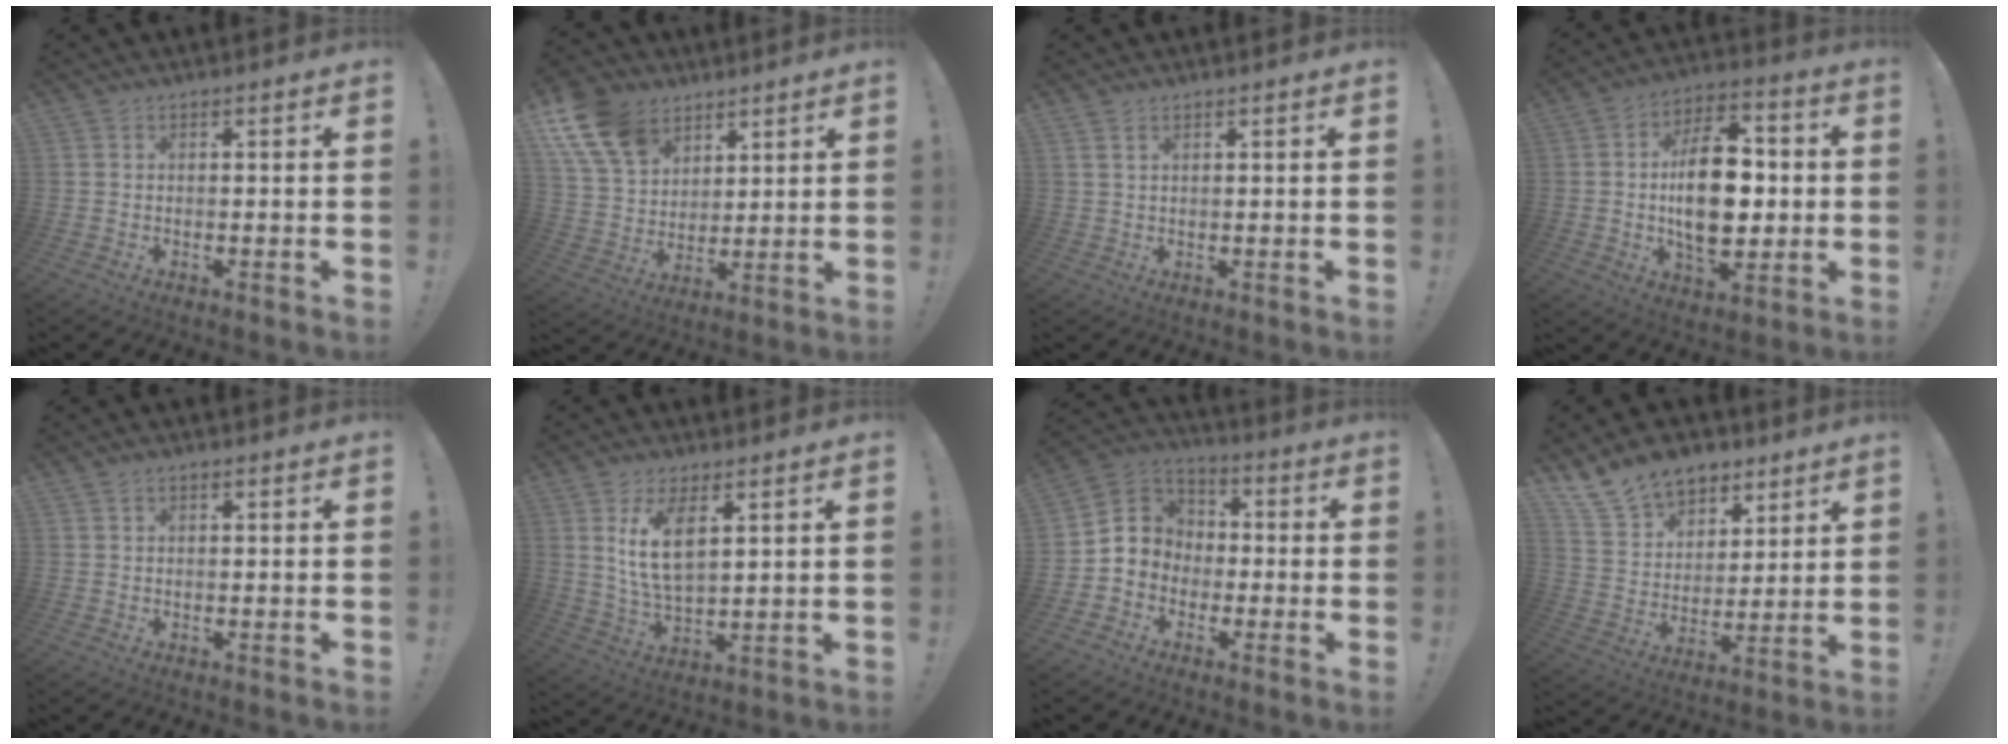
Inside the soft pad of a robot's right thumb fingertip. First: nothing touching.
{"total": 15.1, "force": [9.0, 10.1, 6.9], "torque": [-0.146, -0.044, 0.177]}
{"total": 1.7, "force": [1.0, 0.7, 1.2], "torque": [-0.025, 0.000, 0.019]}
{"total": 19.4, "force": [-0.5, 11.5, 15.6], "torque": [-0.259, 0.006, -0.010]}
{"total": 0.8, "force": [0.5, 0.5, 0.4], "torque": [-0.015, 0.004, 0.011]}
{"total": 9.9, "force": [4.3, 4.3, 7.8], "torque": [-0.155, -0.021, 0.073]}
{"total": 7.6, "force": [-1.9, 7.2, 1.5], "torque": [-0.024, 0.016, -0.025]}
{"total": 14.6, "force": [11.0, 8.7, 4.0], "torque": [-0.078, -0.080, 0.212]}